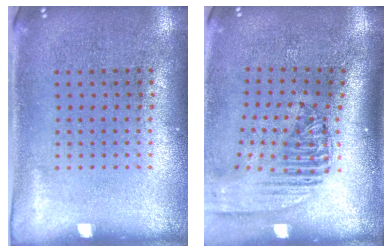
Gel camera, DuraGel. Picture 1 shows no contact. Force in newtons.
{"total": 2.4, "press": 1.8, "slide": 1.5}